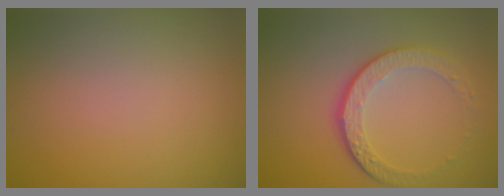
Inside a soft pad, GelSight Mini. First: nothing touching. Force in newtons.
{"total": 4.5, "press": 3.1, "slide": 3.3}